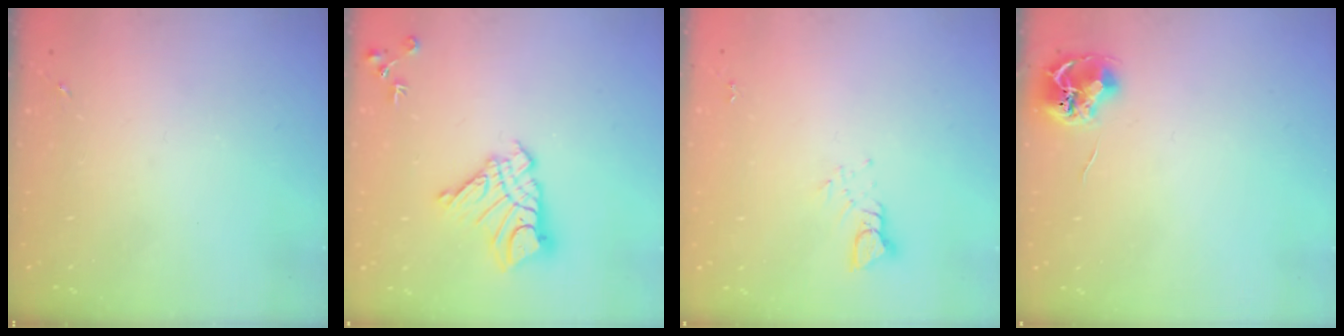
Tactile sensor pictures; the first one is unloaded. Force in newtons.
{"total": 13.7, "press": 13.6, "slide": 1.2}
{"total": 3.9, "press": 3.8, "slide": 0.3}
{"total": 7.6, "press": 7.5, "slide": 0.6}